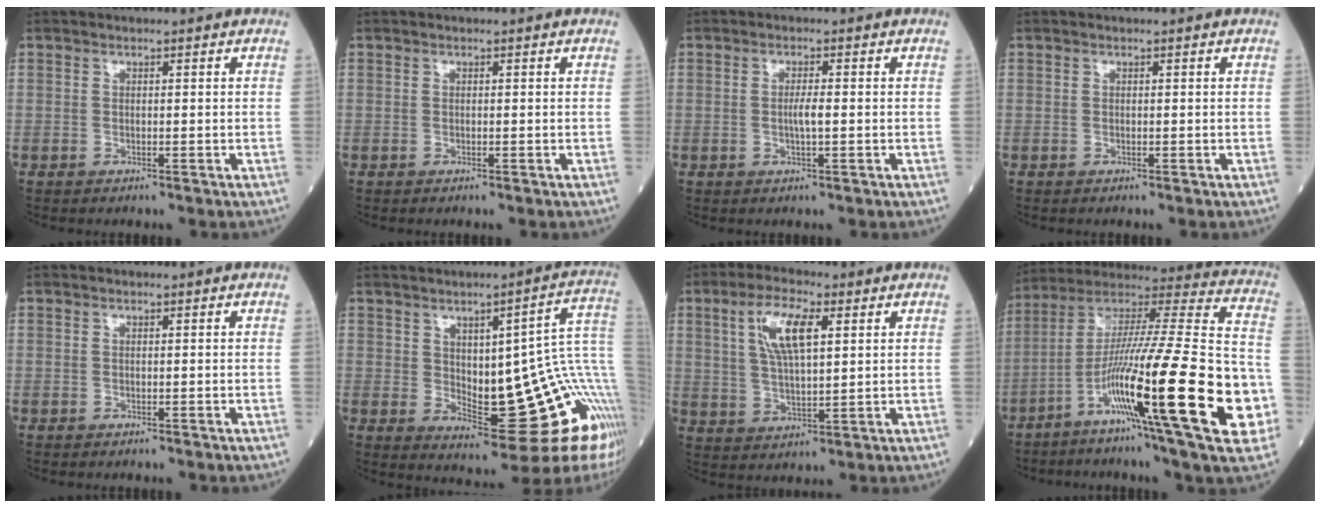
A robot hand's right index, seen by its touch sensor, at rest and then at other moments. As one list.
[{"total": 0.0}, {"total": 2.0, "force": [-0.3, 0.0, 2.0], "torque": [-0.043, -0.001, -0.004]}, {"total": 0.0}, {"total": 0.0}, {"total": 19.8, "force": [-1.5, 3.8, 19.4], "torque": [-0.186, 0.014, -0.004]}, {"total": 8.7, "force": [3.1, 2.4, 7.7], "torque": [-0.161, 0.009, 0.061]}, {"total": 31.1, "force": [-9.8, 2.3, 29.5], "torque": [-0.436, -0.032, -0.171]}]